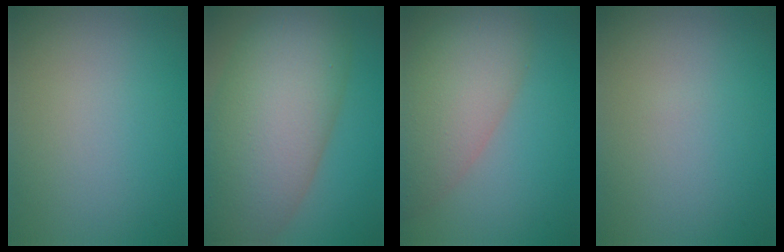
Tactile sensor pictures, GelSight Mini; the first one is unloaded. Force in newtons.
{"total": 13.6, "press": 13.6, "slide": 0.5}
{"total": 8.1, "press": 8.1, "slide": 0.5}
{"total": 0.0}